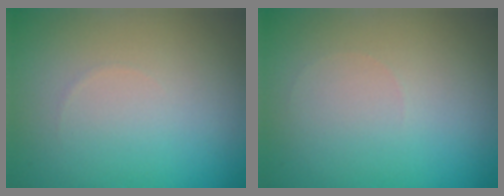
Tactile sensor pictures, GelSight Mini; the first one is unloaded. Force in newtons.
{"total": 0.0}